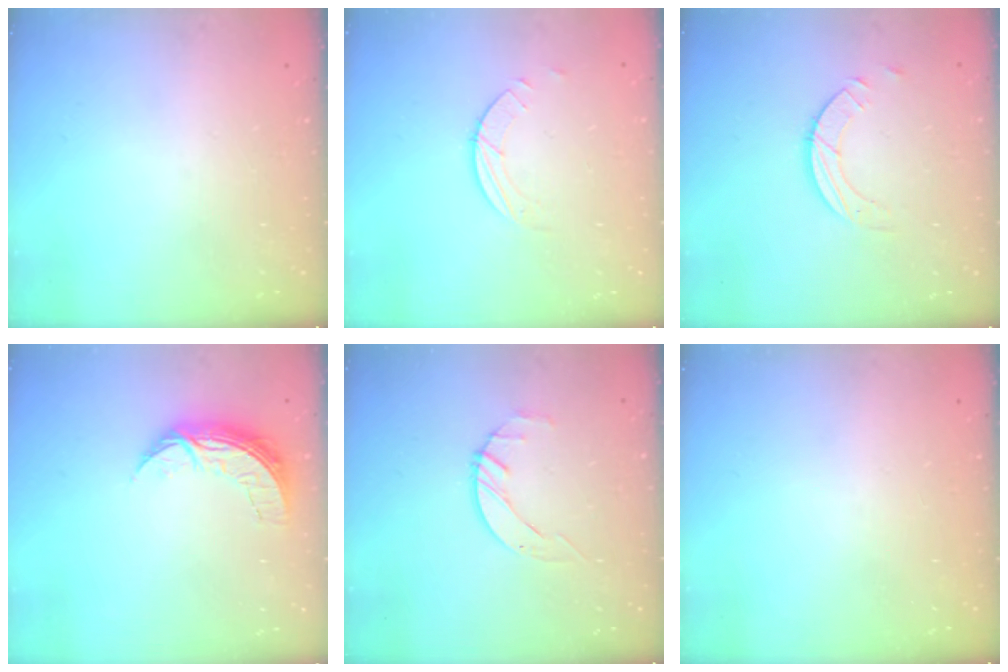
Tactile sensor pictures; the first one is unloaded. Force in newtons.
{"total": 1.5, "press": 1.5, "slide": 0.1}
{"total": 3.9, "press": 3.9, "slide": 0.4}
{"total": 8.8, "press": 8.8, "slide": 0.6}
{"total": 2.1, "press": 2.0, "slide": 0.3}
{"total": 0.0}